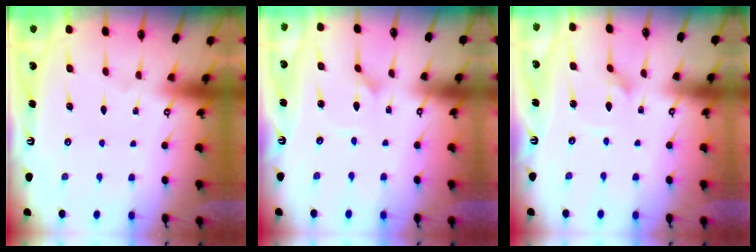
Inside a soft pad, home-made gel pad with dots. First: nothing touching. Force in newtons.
{"total": 1.0, "press": 1.0, "slide": 0.0}
{"total": 1.8, "press": 1.8, "slide": 0.2}